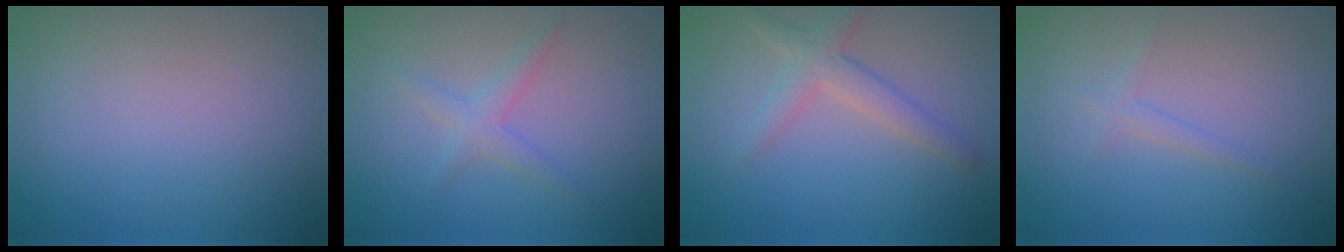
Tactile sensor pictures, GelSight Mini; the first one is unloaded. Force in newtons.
{"total": 1.8, "press": 1.8, "slide": 0.1}
{"total": 2.8, "press": 2.8, "slide": 0.2}
{"total": 1.0, "press": 1.0, "slide": 0.1}